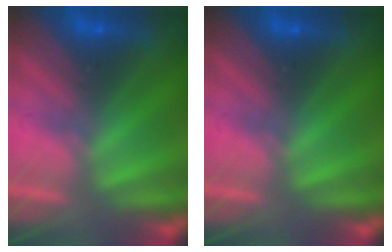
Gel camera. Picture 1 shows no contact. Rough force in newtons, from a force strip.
{"total": 0.0}